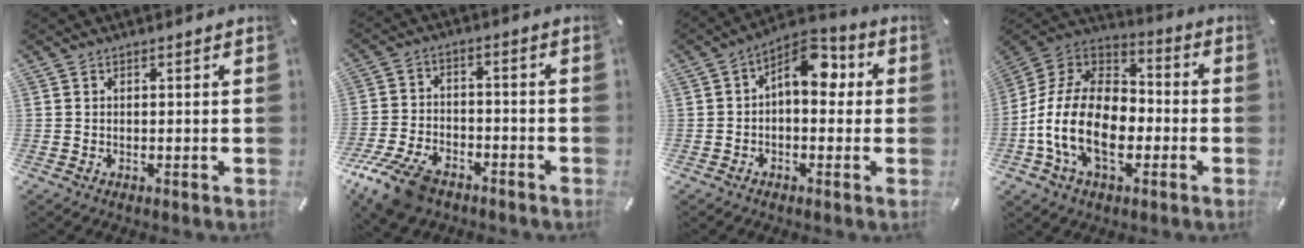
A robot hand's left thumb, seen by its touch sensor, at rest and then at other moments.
{"total": 11.0, "force": [-7.6, 5.6, 5.7], "torque": [-0.111, 0.039, -0.139]}
{"total": 8.9, "force": [2.1, 5.2, 6.9], "torque": [-0.094, -0.012, 0.032]}
{"total": 17.8, "force": [-6.4, 11.7, 11.8], "torque": [-0.269, 0.029, -0.117]}